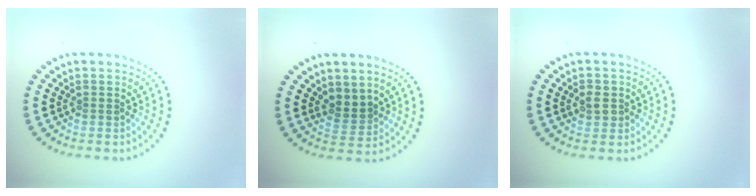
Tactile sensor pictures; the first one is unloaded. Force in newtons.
{"total": 2.0, "press": 1.8, "slide": 1.0}
{"total": 1.6, "press": 1.6, "slide": 0.3}